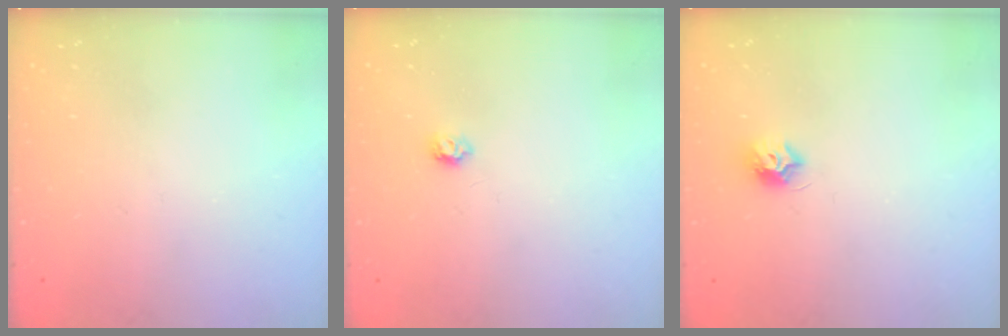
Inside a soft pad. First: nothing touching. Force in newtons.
{"total": 3.9, "press": 3.9, "slide": 0.6}
{"total": 7.1, "press": 7.1, "slide": 0.5}